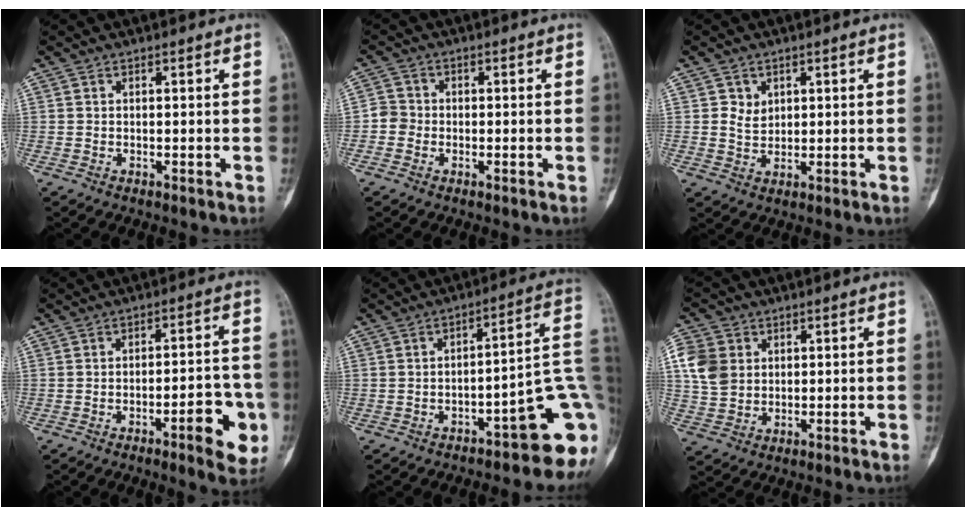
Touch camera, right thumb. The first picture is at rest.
{"total": 2.8, "force": [-0.8, 2.6, 0.6], "torque": [0.007, 0.009, -0.027]}
{"total": 3.1, "force": [1.2, 2.6, 1.2], "torque": [-0.006, -0.008, 0.025]}
{"total": 9.5, "force": [-3.7, 2.9, 8.3], "torque": [-0.088, 0.022, -0.047]}
{"total": 15.5, "force": [-6.0, 4.6, 13.5], "torque": [-0.102, 0.064, -0.072]}
{"total": 8.3, "force": [2.0, 6.9, 4.1], "torque": [-0.071, -0.001, 0.039]}